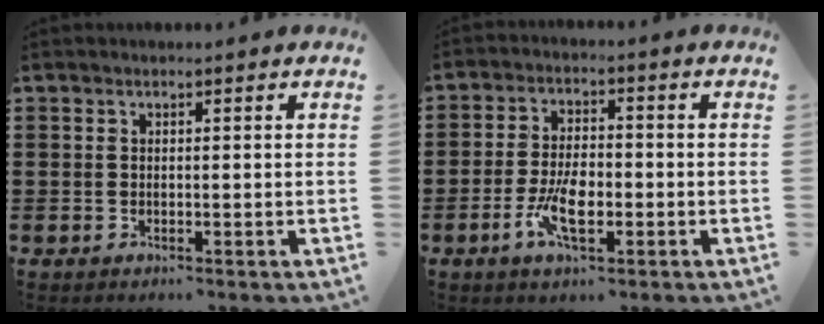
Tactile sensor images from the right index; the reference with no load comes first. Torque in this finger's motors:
{"motor_torque": [1.22, 0.92, 0.19, 0.18]}